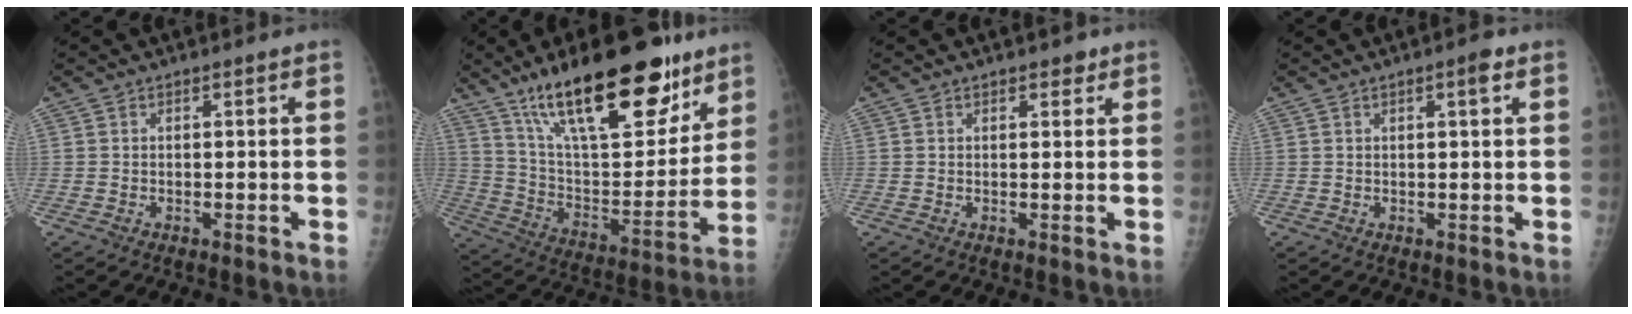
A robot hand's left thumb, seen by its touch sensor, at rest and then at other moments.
{"total": 28.2, "force": [18.3, 10.3, 18.8], "torque": [-0.261, -0.056, 0.302]}
{"total": 1.6, "force": [1.2, 1.0, 0.6], "torque": [0.008, -0.005, 0.011]}
{"total": 2.3, "force": [1.1, 0.6, 2.0], "torque": [-0.027, 0.000, 0.012]}